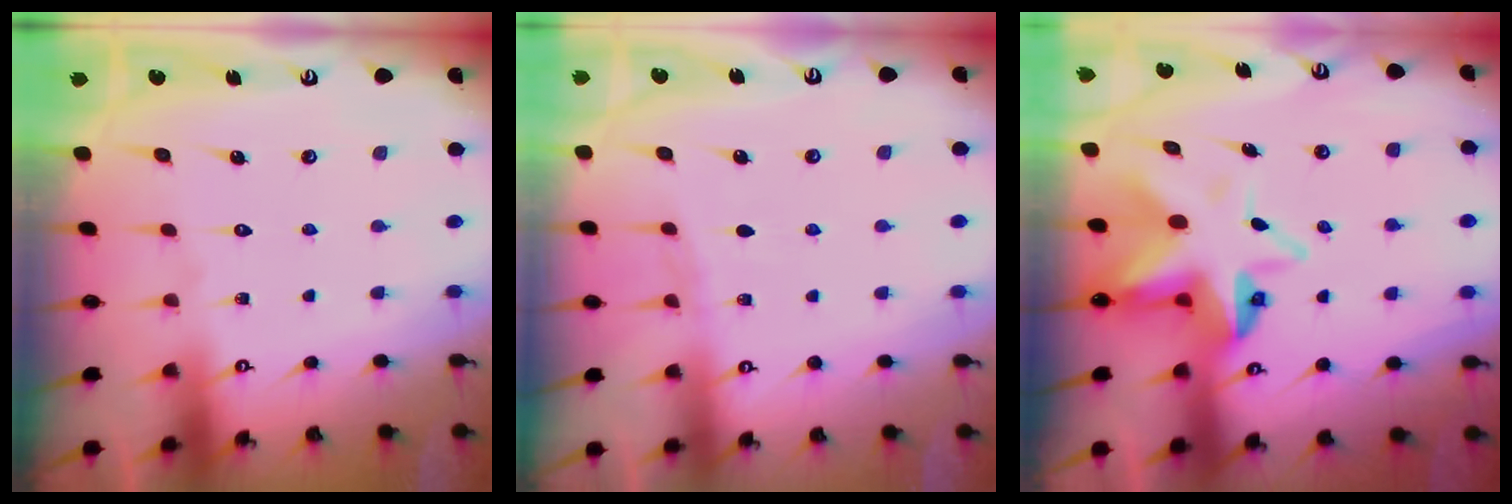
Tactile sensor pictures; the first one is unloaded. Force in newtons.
{"total": 3.6, "press": 3.5, "slide": 0.5}
{"total": 9.5, "press": 9.3, "slide": 1.9}